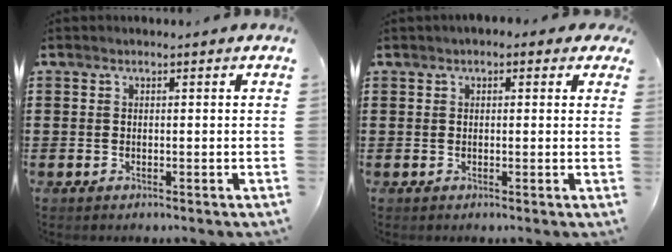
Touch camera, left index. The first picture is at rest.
{"total": 1.3, "force": [0.4, 0.9, 0.8], "torque": [-0.019, 0.007, 0.005]}